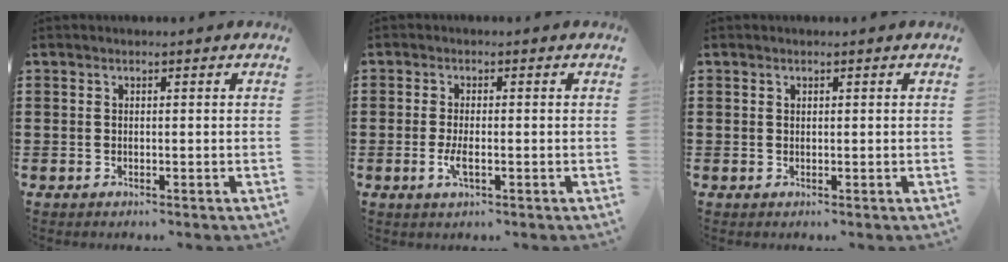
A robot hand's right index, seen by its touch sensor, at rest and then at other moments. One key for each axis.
{"total": 2.8, "fx": -0.7, "fy": 0.7, "fz": 2.6, "tx": -0.061, "ty": -0.009, "tz": -0.015}
{"total": 0.0}